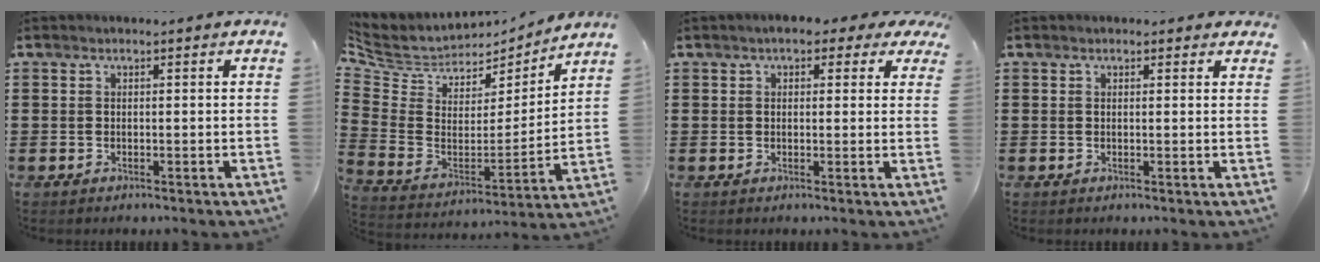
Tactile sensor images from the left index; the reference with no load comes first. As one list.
[{"total": 5.5, "force": [4.3, 3.3, 0.9], "torque": [-0.051, -0.037, 0.076]}, {"total": 2.7, "force": [1.6, 1.5, 1.6], "torque": [-0.030, 0.006, 0.025]}, {"total": 0.8, "force": [0.6, 0.6, 0.1], "torque": [-0.004, 0.005, 0.010]}]